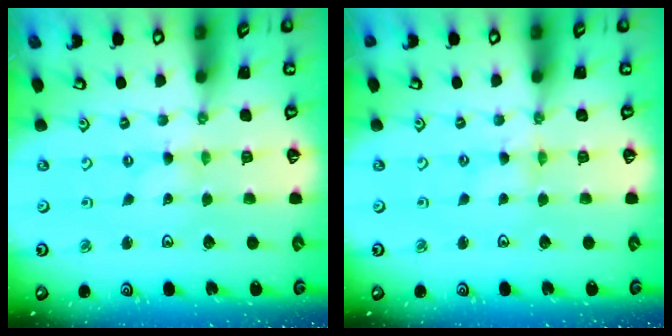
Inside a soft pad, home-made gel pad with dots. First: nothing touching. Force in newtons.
{"total": 1.0, "press": 0.9, "slide": 0.2}